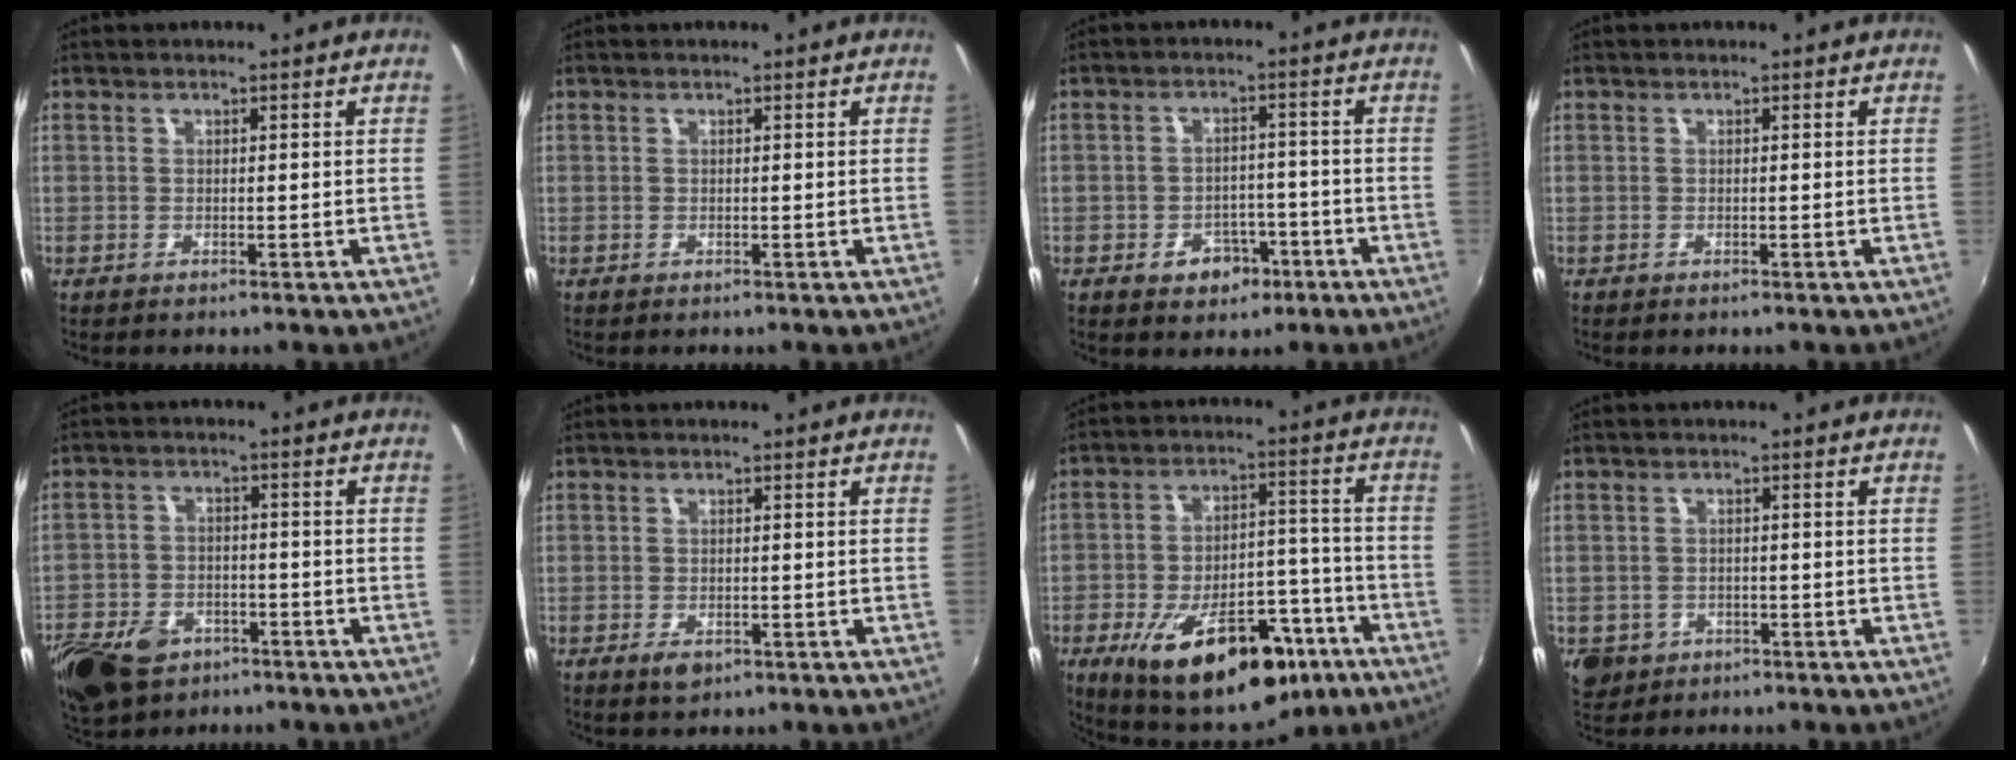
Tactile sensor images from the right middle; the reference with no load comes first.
{"total": 0.0}
{"total": 5.7, "force": [-3.0, 4.2, 2.4], "torque": [-0.049, 0.011, -0.029]}
{"total": 0.0}
{"total": 14.0, "force": [-8.4, 8.9, 6.8], "torque": [-0.182, -0.013, -0.146]}
{"total": 2.3, "force": [-1.2, 1.4, 1.4], "torque": [-0.027, -0.007, -0.017]}
{"total": 21.7, "force": [-12.6, 10.1, 14.4], "torque": [-0.246, 0.002, -0.167]}
{"total": 5.1, "force": [-1.8, 4.4, 1.8], "torque": [-0.045, -0.005, -0.023]}